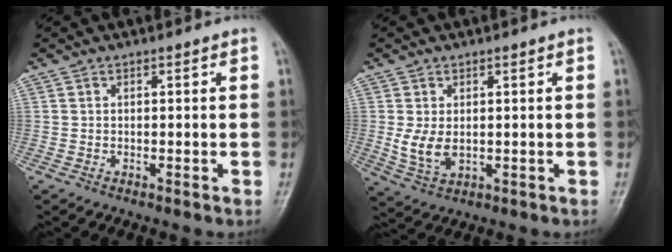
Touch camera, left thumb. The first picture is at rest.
{"total": 5.3, "force": [0.2, 3.4, 4.0], "torque": [-0.075, -0.011, 0.014]}